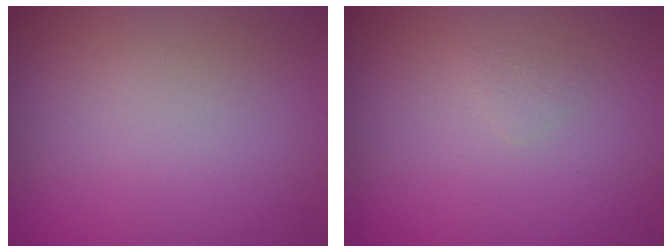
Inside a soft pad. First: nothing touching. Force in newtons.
{"total": 0.5, "press": 0.5, "slide": 0.0}